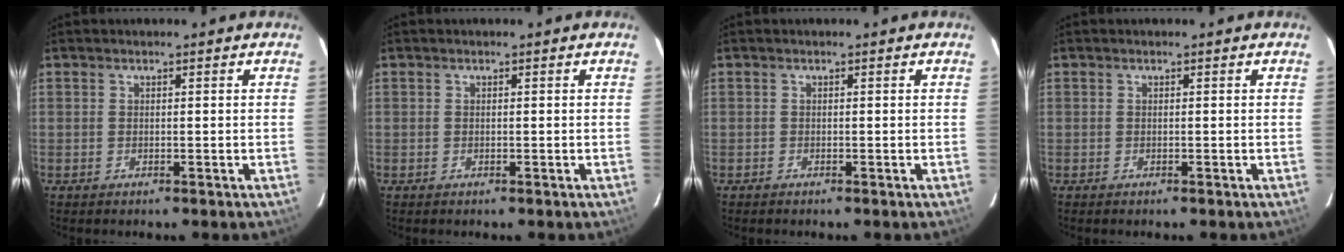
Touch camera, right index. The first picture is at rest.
{"total": 0.0}
{"total": 0.0}
{"total": 0.0}